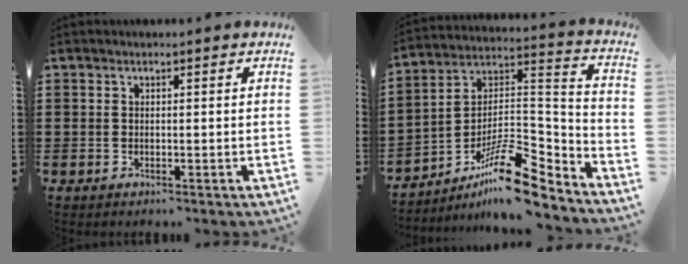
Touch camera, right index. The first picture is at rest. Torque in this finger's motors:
{"motor_torque": [0.15, -0.18, 0.14, 0.00]}